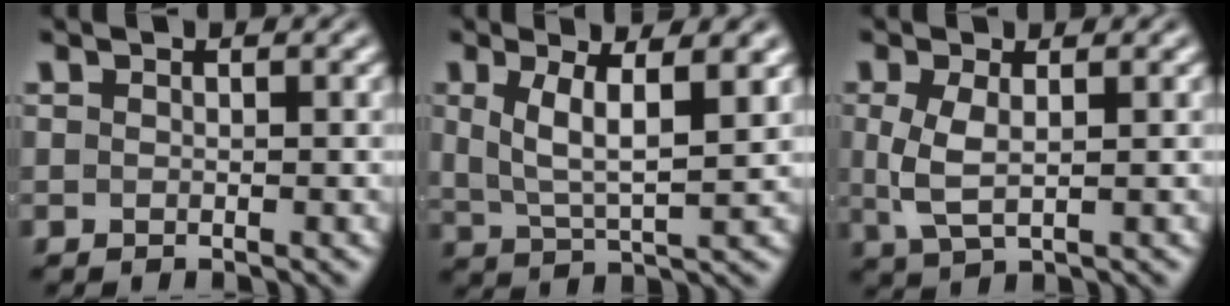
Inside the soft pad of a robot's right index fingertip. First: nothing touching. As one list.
[{"total": 4.5, "force": [1.1, 1.7, 4.1], "torque": [-0.068, -0.016, 0.032]}, {"total": 2.9, "force": [0.0, 1.1, 2.6], "torque": [-0.064, -0.017, 0.017]}]